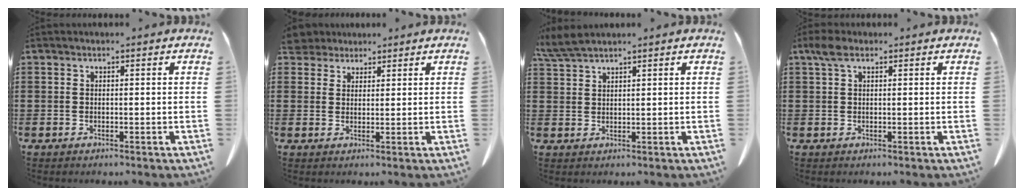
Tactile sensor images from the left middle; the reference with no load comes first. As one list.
[{"total": 3.3, "force": [3.0, 1.3, 0.3], "torque": [-0.009, -0.003, 0.057]}, {"total": 3.3, "force": [2.8, 0.2, 1.8], "torque": [-0.042, -0.001, 0.054]}, {"total": 2.4, "force": [1.1, 1.3, 1.7], "torque": [-0.040, 0.007, 0.019]}]